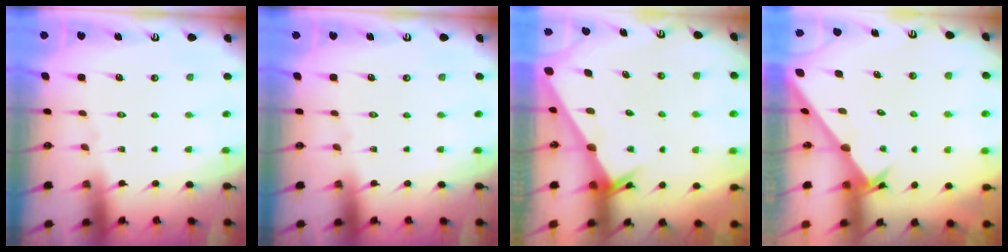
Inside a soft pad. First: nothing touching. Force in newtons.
{"total": 0.0}
{"total": 2.4, "press": 2.4, "slide": 0.1}
{"total": 2.7, "press": 2.7, "slide": 0.2}